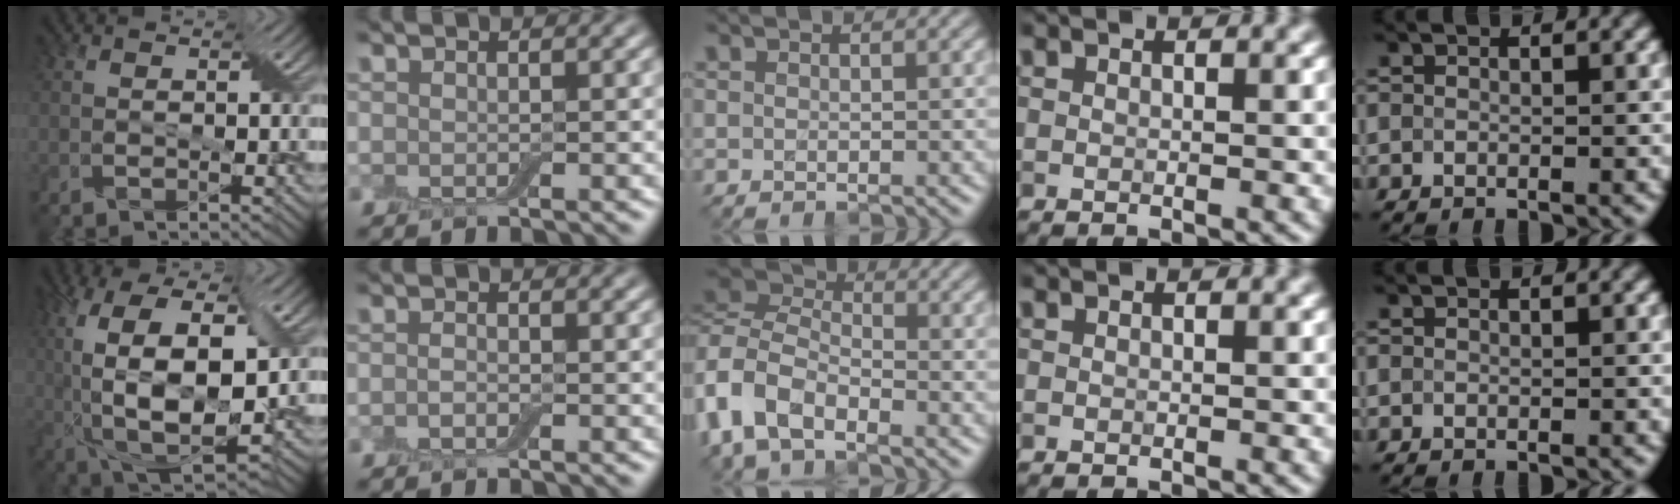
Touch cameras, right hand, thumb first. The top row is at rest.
{"thumb": {"total": 16.7, "force": [1.3, 8.5, 14.4], "torque": [-0.287, -0.007, 0.032]}, "index": {"total": 0.8, "force": [-0.4, 0.4, 0.6], "torque": [-0.015, -0.001, -0.008]}, "middle": {"total": 7.9, "force": [-4.3, 4.6, 4.8], "torque": [-0.110, -0.007, -0.101]}}